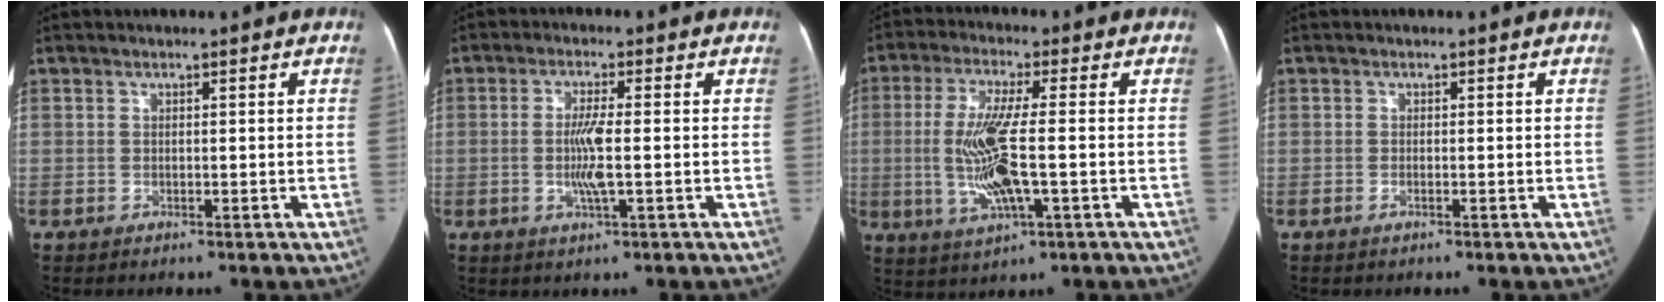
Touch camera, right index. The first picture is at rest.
{"total": 5.3, "force": [-0.8, 0.4, 5.3], "torque": [-0.107, -0.006, -0.015]}
{"total": 10.8, "force": [-1.5, 1.6, 10.6], "torque": [-0.223, -0.008, -0.029]}
{"total": 0.9, "force": [-0.5, 0.4, 0.7], "torque": [-0.013, 0.000, -0.007]}